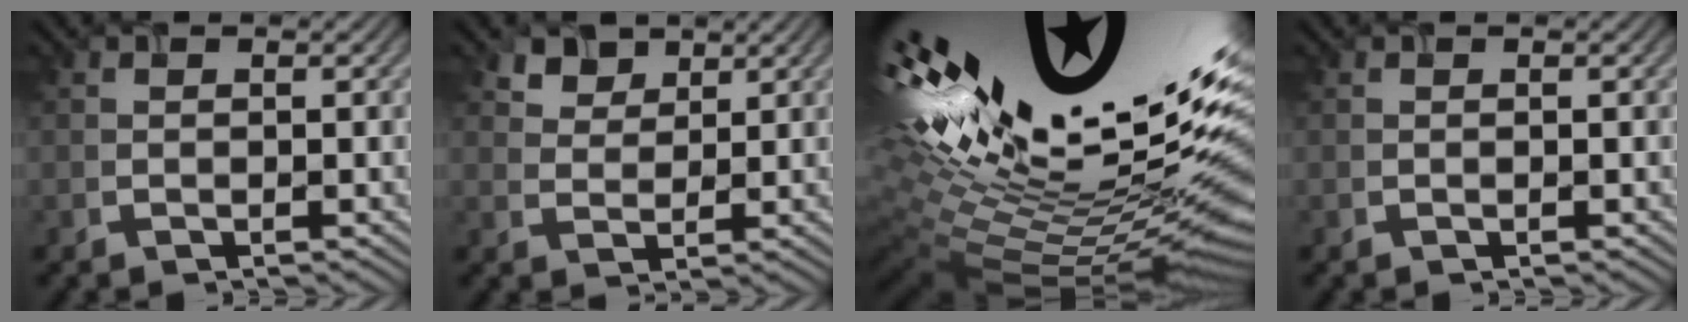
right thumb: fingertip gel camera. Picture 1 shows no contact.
{"total": 2.8, "force": [1.9, 1.9, 0.7], "torque": [-0.023, -0.004, 0.045]}
{"total": 20.3, "force": [5.6, 7.5, 18.0], "torque": [-0.301, -0.004, 0.129]}
{"total": 0.0}